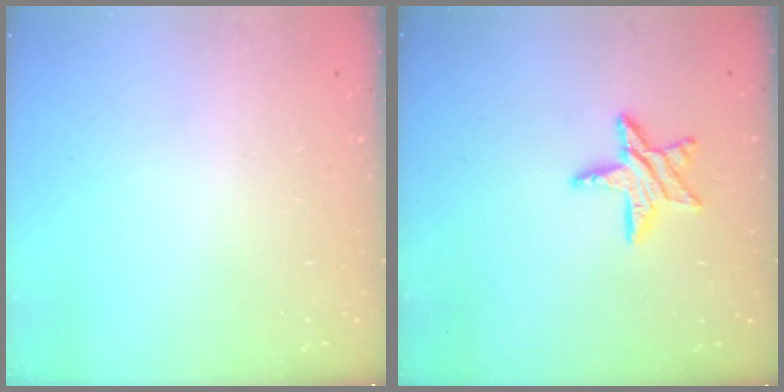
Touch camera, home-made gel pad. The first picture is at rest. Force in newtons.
{"total": 10.2, "press": 10.2, "slide": 0.9}